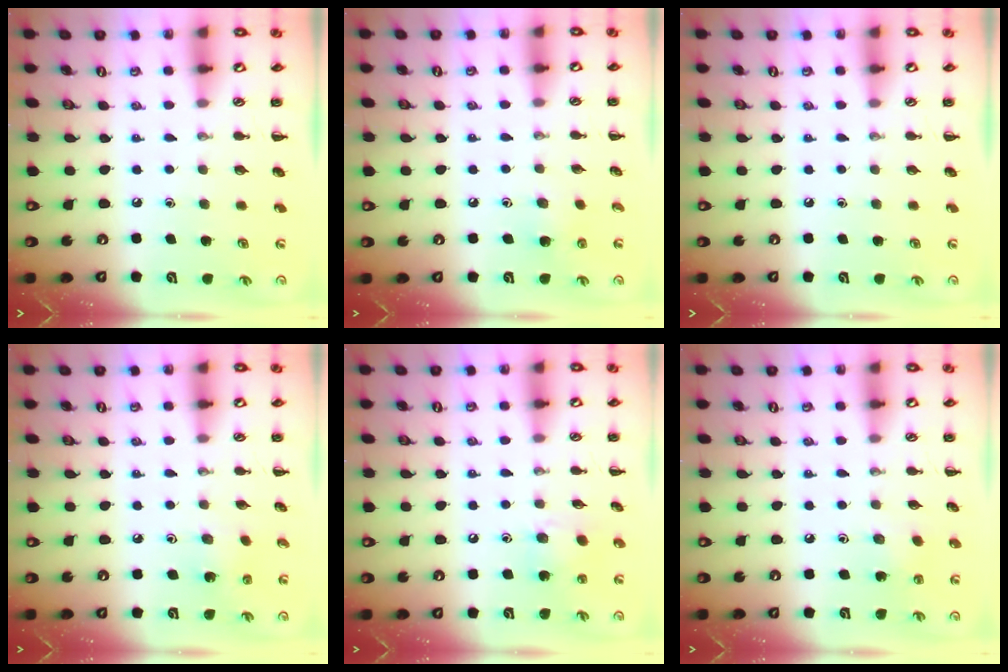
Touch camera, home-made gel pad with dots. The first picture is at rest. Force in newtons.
{"total": 3.9, "press": 3.7, "slide": 1.1}
{"total": 0.0}
{"total": 2.1, "press": 2.0, "slide": 0.7}
{"total": 8.9, "press": 8.6, "slide": 2.2}
{"total": 2.0, "press": 1.9, "slide": 0.7}